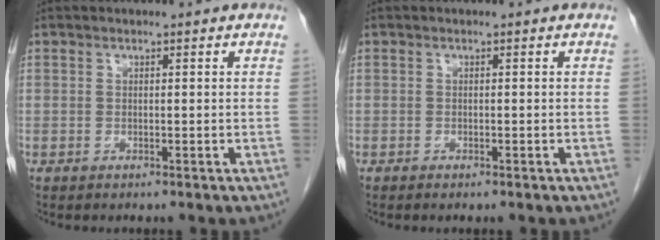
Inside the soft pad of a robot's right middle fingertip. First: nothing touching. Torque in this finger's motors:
{"motor_torque": [-0.49, -0.18, -0.08, -0.01]}